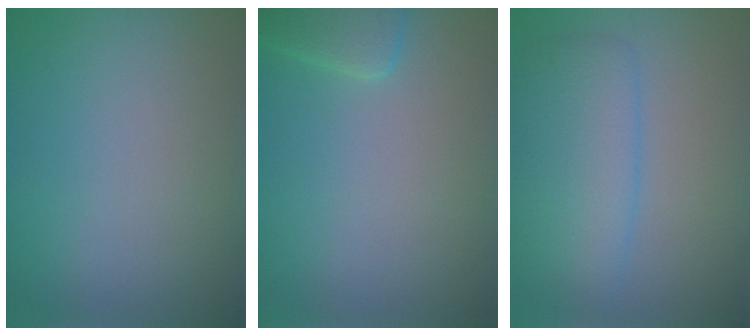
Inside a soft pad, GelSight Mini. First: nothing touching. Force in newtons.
{"total": 2.3, "press": 2.3, "slide": 0.2}
{"total": 5.3, "press": 5.3, "slide": 0.1}